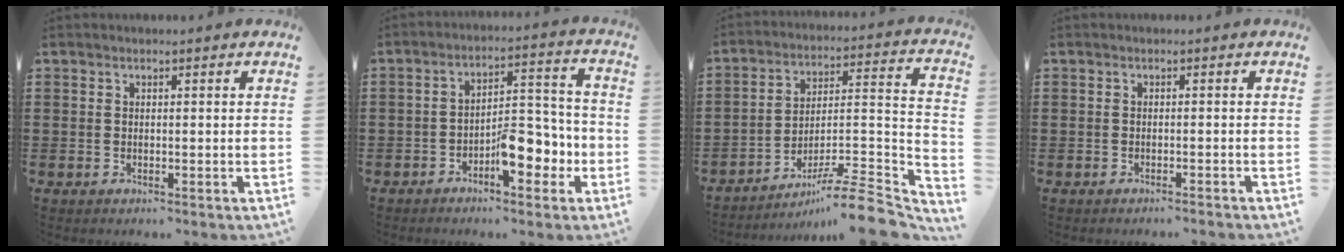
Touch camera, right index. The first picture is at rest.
{"total": 8.4, "force": [-3.7, 3.6, 6.6], "torque": [-0.090, 0.008, -0.064]}
{"total": 9.0, "force": [-7.3, 0.3, 5.2], "torque": [-0.075, 0.006, -0.150]}
{"total": 0.8, "force": [-0.7, -0.1, 0.2], "torque": [-0.006, 0.000, -0.015]}